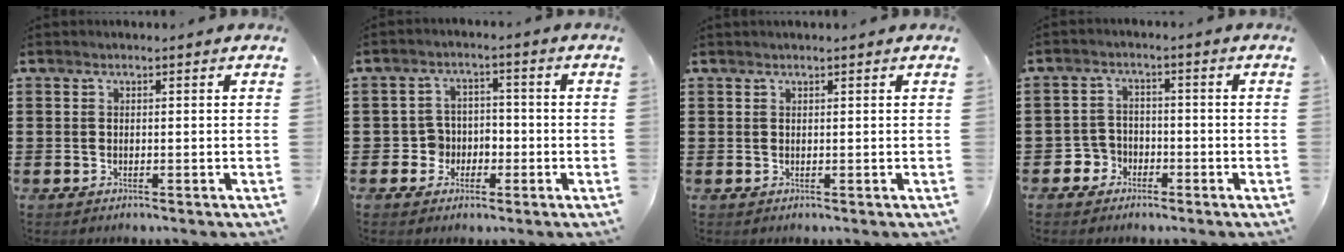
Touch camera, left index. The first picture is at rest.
{"total": 4.0, "force": [-1.5, 3.6, 1.0], "torque": [-0.031, 0.007, -0.031]}
{"total": 0.6, "force": [0.4, 0.0, 0.3], "torque": [-0.007, -0.001, 0.009]}
{"total": 3.5, "force": [-2.1, 2.7, 0.5], "torque": [-0.026, 0.005, -0.048]}